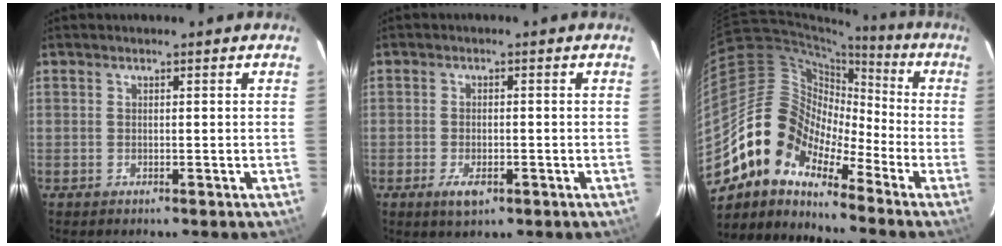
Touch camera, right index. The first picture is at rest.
{"total": 4.1, "force": [-1.9, 2.0, 3.0], "torque": [-0.064, -0.008, -0.031]}
{"total": 12.9, "force": [-9.3, 6.4, 6.1], "torque": [-0.102, 0.021, -0.203]}